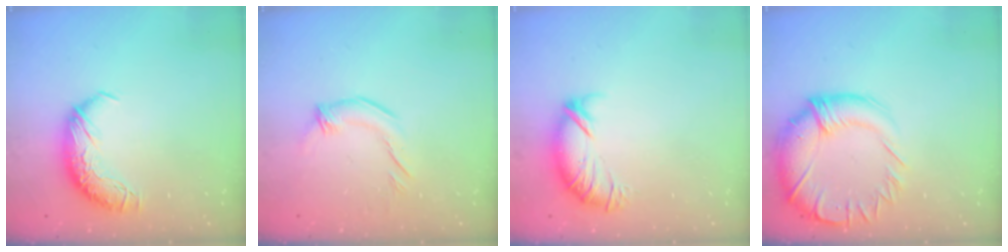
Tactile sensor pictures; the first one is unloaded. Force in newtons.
{"total": 2.3, "press": 2.3, "slide": 0.6}
{"total": 3.8, "press": 3.2, "slide": 2.0}
{"total": 5.7, "press": 4.2, "slide": 3.9}